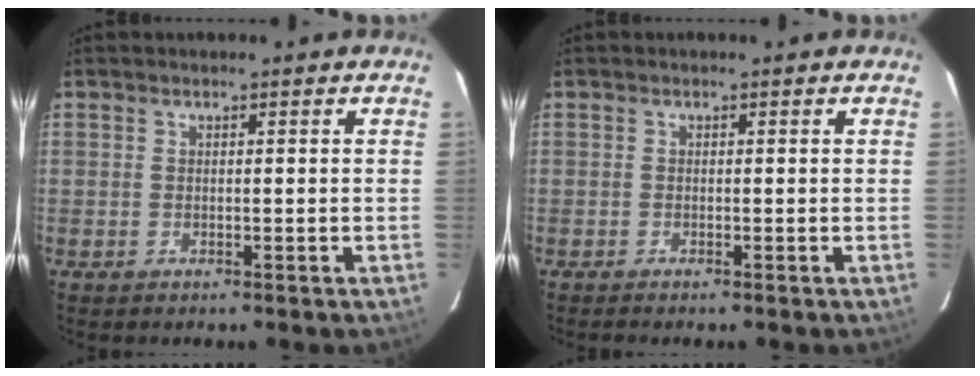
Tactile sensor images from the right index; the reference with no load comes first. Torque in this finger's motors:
{"motor_torque": [-0.11, -0.08, 0.09, 0.01]}